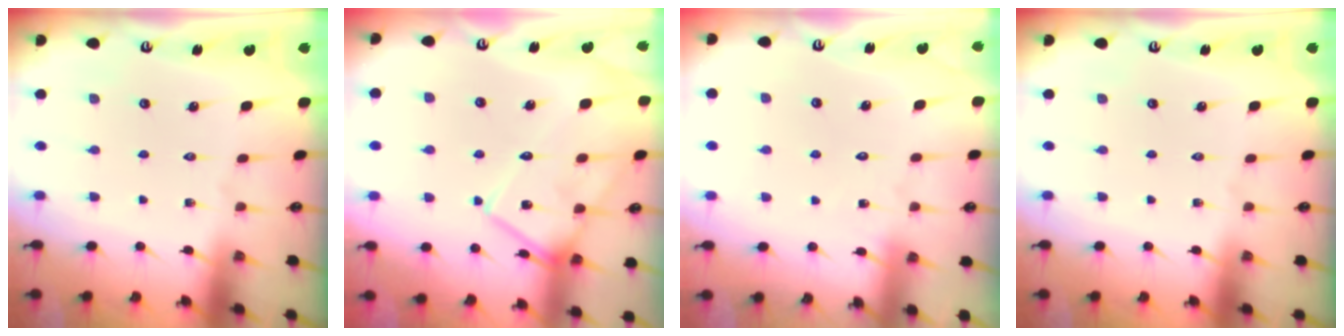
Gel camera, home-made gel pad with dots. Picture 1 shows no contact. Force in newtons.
{"total": 15.2, "press": 15.2, "slide": 1.1}
{"total": 6.7, "press": 6.7, "slide": 0.3}
{"total": 0.0}